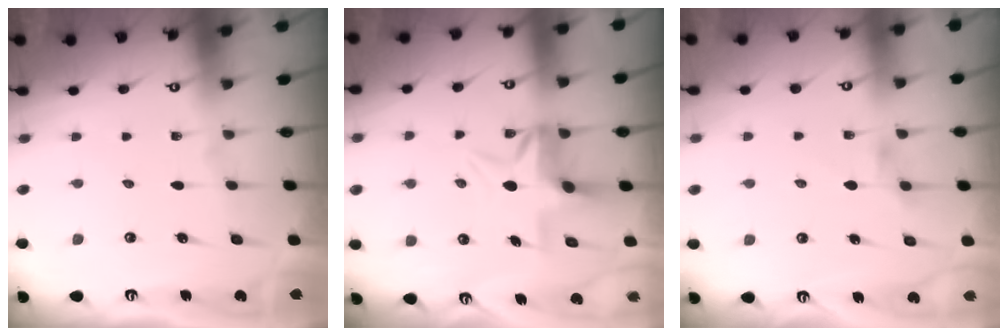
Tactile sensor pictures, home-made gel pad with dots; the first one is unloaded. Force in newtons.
{"total": 5.8, "press": 5.8, "slide": 0.4}
{"total": 3.0, "press": 3.0, "slide": 0.4}